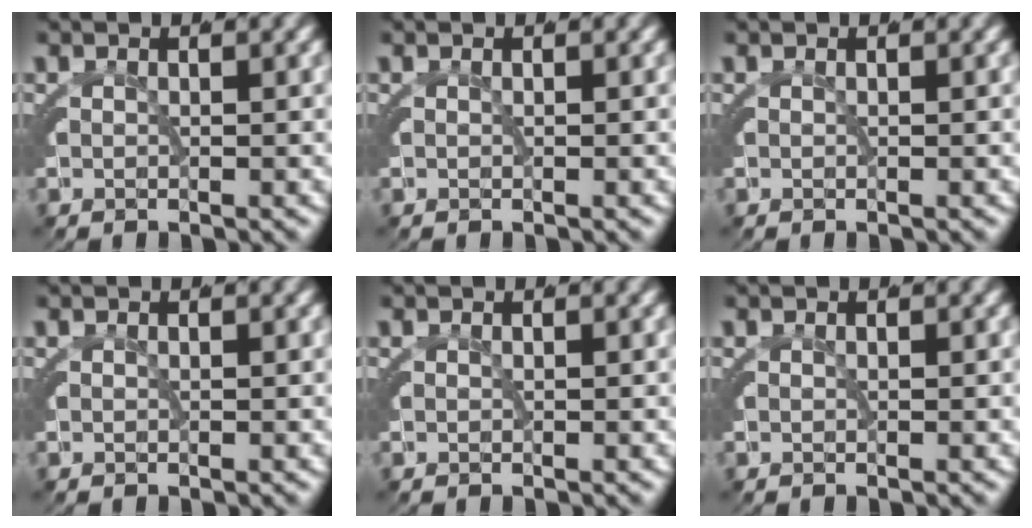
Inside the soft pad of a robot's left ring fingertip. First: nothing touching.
{"total": 0.0}
{"total": 0.0}
{"total": 0.0}
{"total": 0.0}
{"total": 0.0}